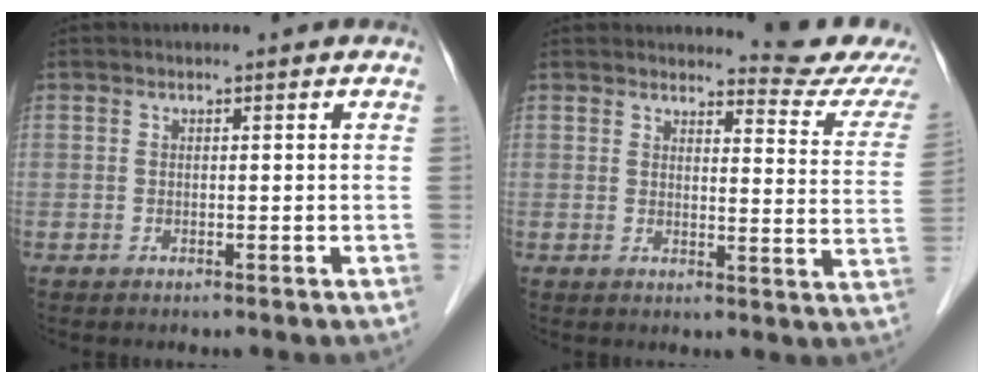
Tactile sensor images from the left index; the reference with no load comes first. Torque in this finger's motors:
{"motor_torque": [0.14, -0.17, 0.05, 0.00]}